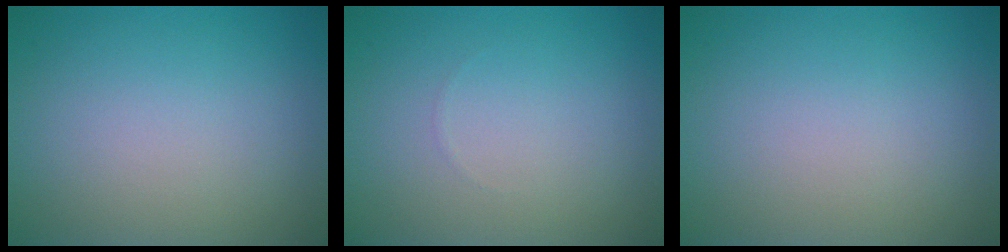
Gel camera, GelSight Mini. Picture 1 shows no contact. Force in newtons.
{"total": 0.0}
{"total": 0.0}